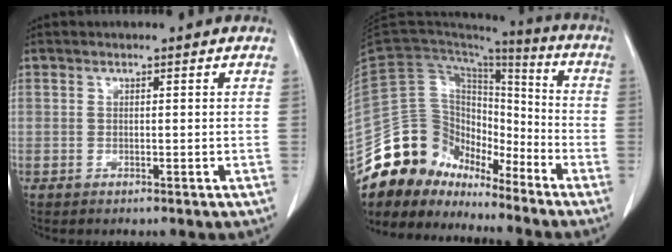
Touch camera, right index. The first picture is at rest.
{"total": 15.5, "force": [-13.0, 7.5, 3.7], "torque": [-0.065, 0.075, -0.239]}